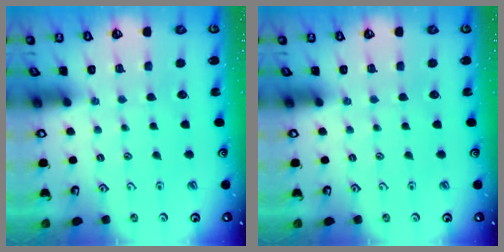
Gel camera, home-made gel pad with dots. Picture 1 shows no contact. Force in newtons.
{"total": 0.0}